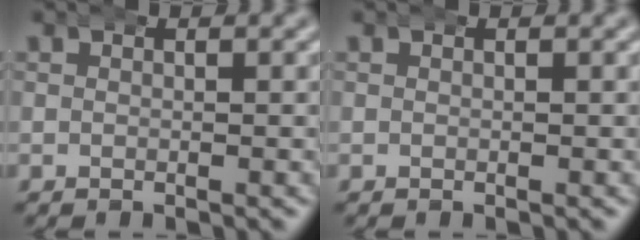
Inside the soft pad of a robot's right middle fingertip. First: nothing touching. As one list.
[{"total": 0.0}]